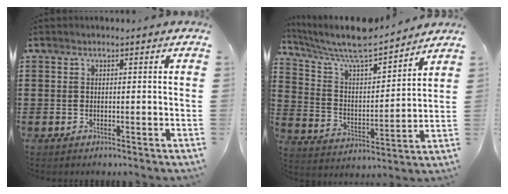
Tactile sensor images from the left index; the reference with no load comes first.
{"total": 9.1, "force": [8.4, 1.0, 3.4], "torque": [-0.102, -0.056, 0.143]}